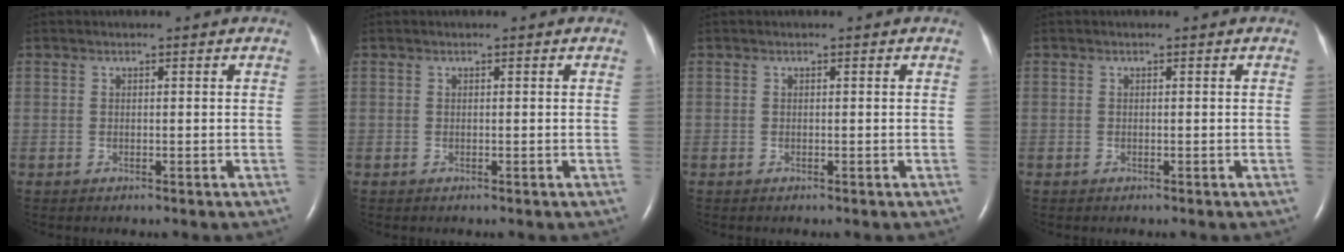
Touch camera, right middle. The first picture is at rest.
{"total": 0.0}
{"total": 0.0}
{"total": 0.0}